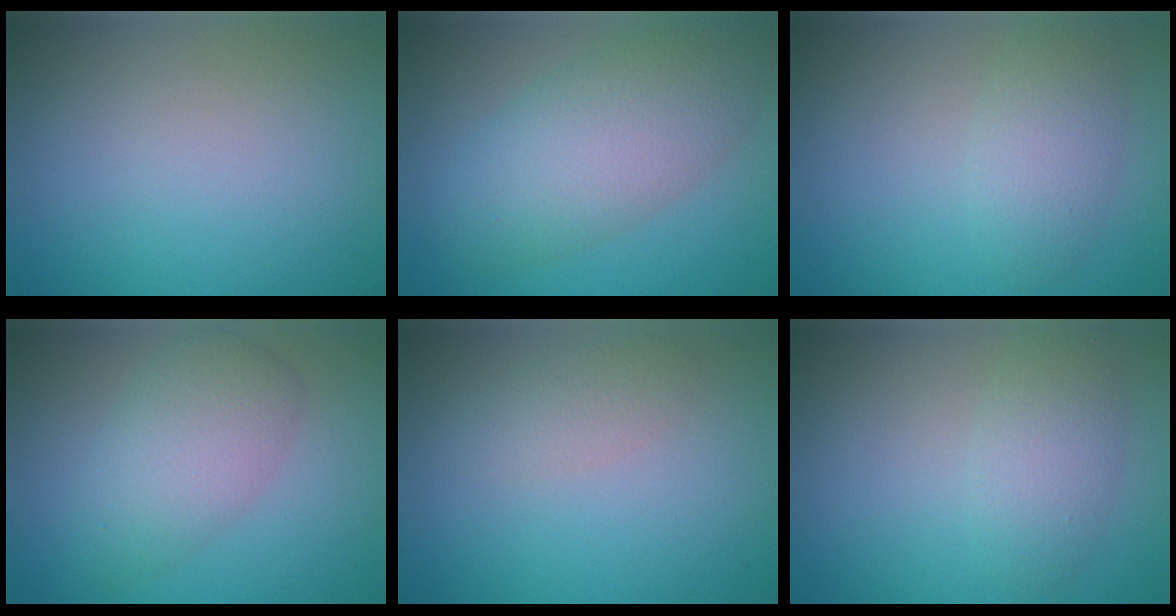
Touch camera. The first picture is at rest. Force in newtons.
{"total": 7.0, "press": 7.0, "slide": 0.3}
{"total": 2.9, "press": 2.9, "slide": 0.0}
{"total": 4.6, "press": 4.6, "slide": 0.1}
{"total": 1.7, "press": 1.7, "slide": 0.1}
{"total": 2.9, "press": 2.9, "slide": 0.0}